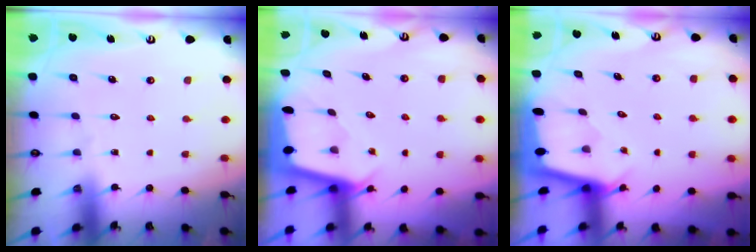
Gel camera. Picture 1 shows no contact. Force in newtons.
{"total": 1.9, "press": 1.9, "slide": 0.3}
{"total": 2.1, "press": 2.1, "slide": 0.1}